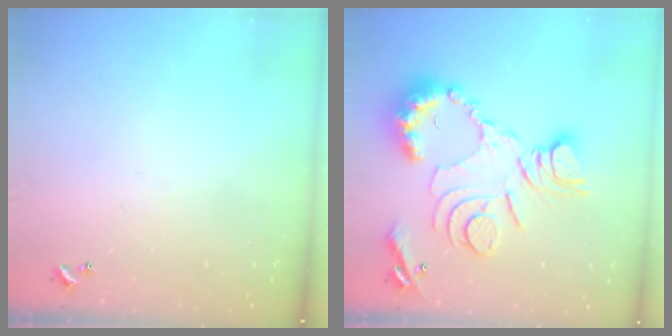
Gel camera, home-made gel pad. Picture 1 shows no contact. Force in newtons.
{"total": 18.4, "press": 18.3, "slide": 1.7}